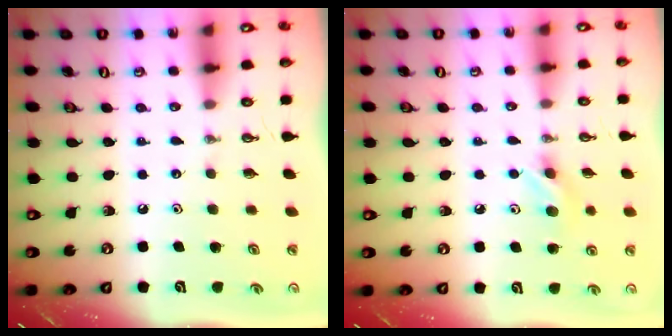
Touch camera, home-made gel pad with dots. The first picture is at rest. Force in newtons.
{"total": 7.6, "press": 7.2, "slide": 2.4}